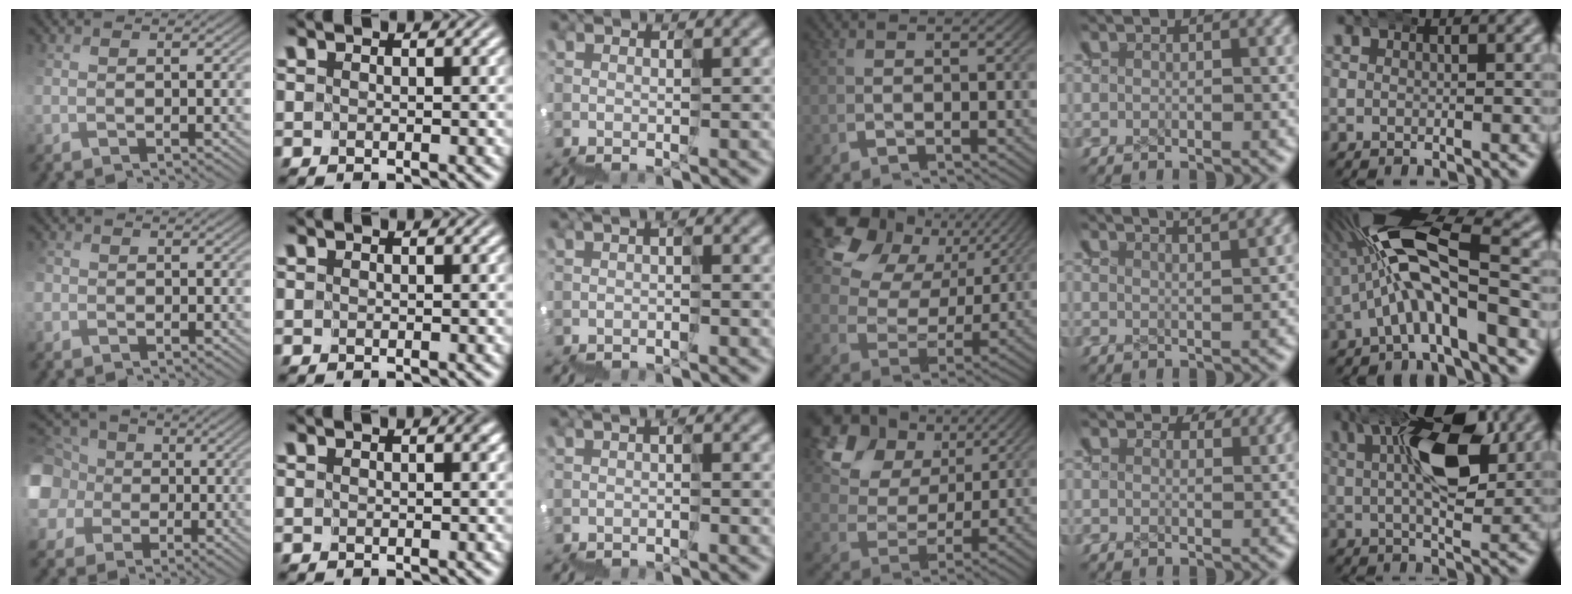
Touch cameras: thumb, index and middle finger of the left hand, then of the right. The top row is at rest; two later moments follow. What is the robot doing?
{"motion": "wrap", "object": "ethernet cable"}